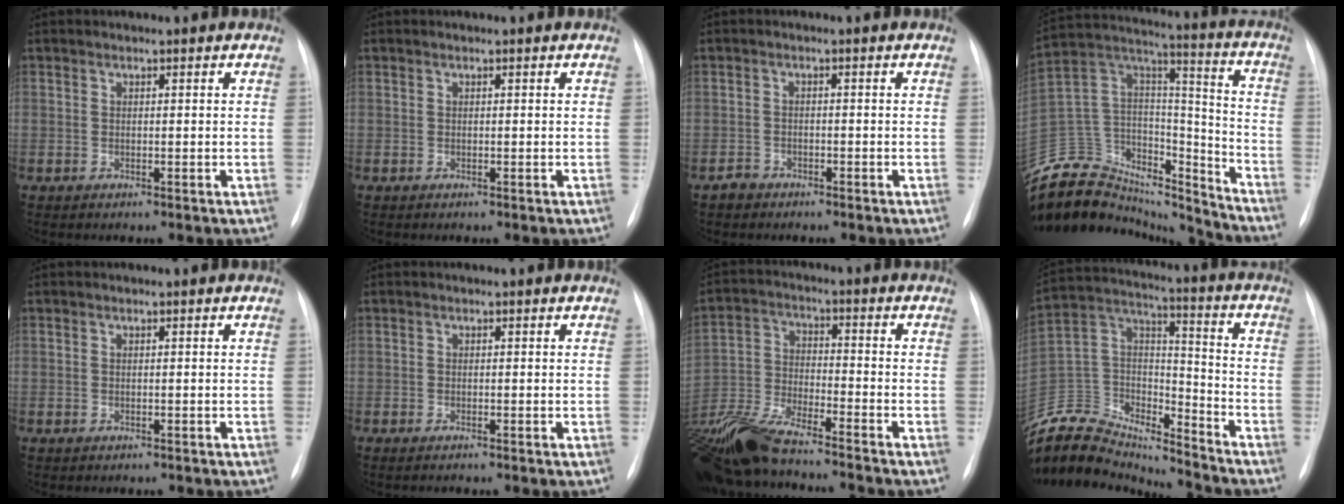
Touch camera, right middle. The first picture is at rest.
{"total": 0.0}
{"total": 1.7, "force": [-1.4, 1.0, 0.0], "torque": [-0.006, 0.003, -0.026]}
{"total": 27.9, "force": [-25.5, 8.6, 7.2], "torque": [-0.175, 0.042, -0.403]}
{"total": 0.7, "force": [-0.6, 0.3, 0.1], "torque": [-0.006, 0.000, -0.008]}
{"total": 0.9, "force": [-0.7, 0.0, 0.5], "torque": [-0.009, -0.002, -0.009]}
{"total": 16.9, "force": [-14.7, 1.2, 8.3], "torque": [-0.182, -0.026, -0.272]}
{"total": 23.9, "force": [-22.5, 5.9, 5.4], "torque": [-0.143, 0.029, -0.376]}